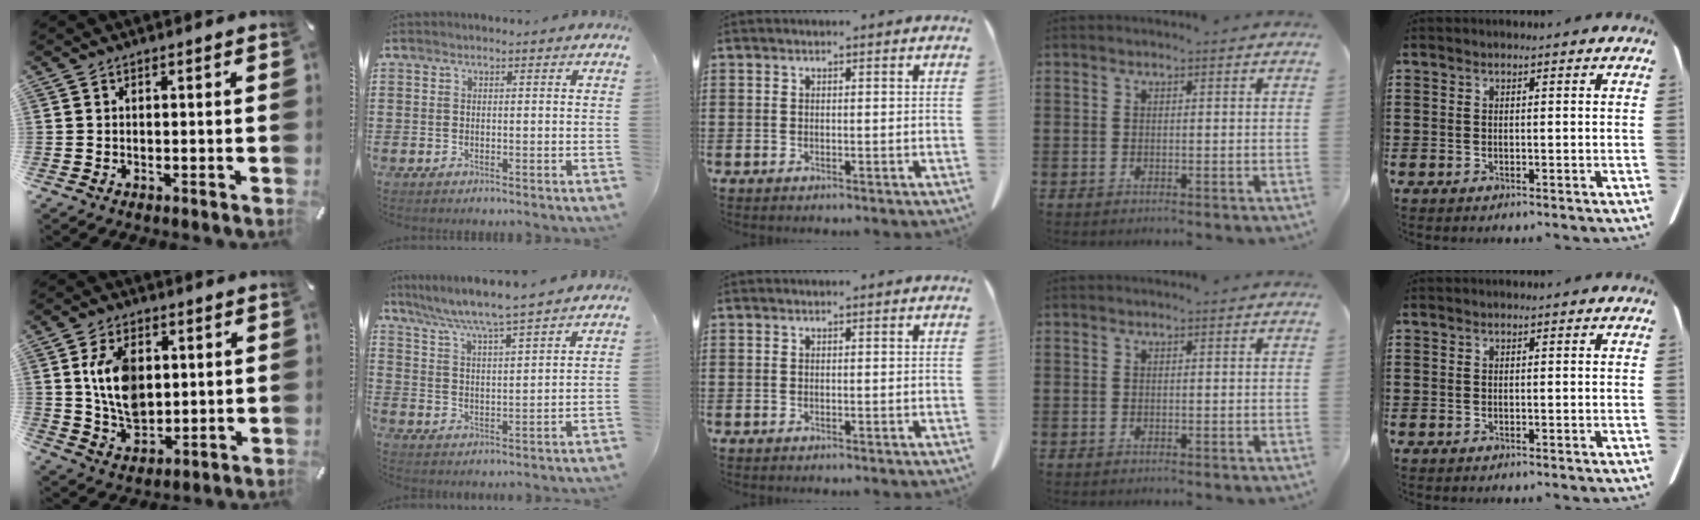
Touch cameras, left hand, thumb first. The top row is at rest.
{"thumb": {"total": 11.5, "force": [2.6, 8.0, 7.8], "torque": [-0.168, 0.005, 0.049]}, "index": {"total": 5.8, "force": [5.3, -0.8, 2.2], "torque": [-0.064, -0.033, 0.088]}}